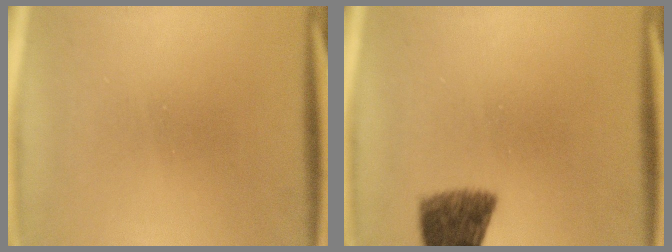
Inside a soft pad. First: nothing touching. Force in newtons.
{"total": 7.9}